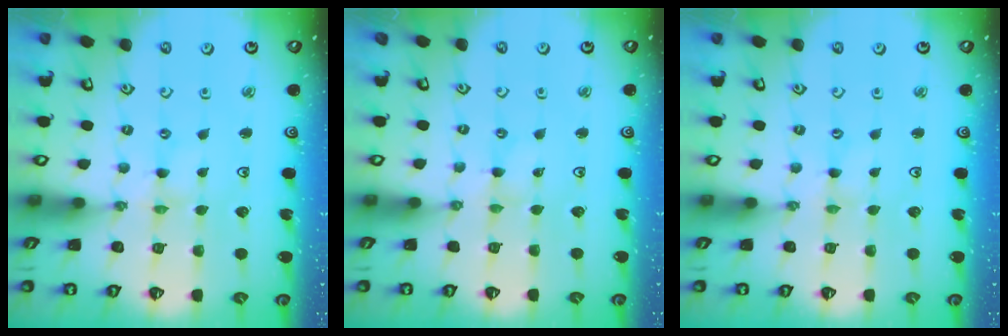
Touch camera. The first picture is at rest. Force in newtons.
{"total": 0.0}
{"total": 0.0}